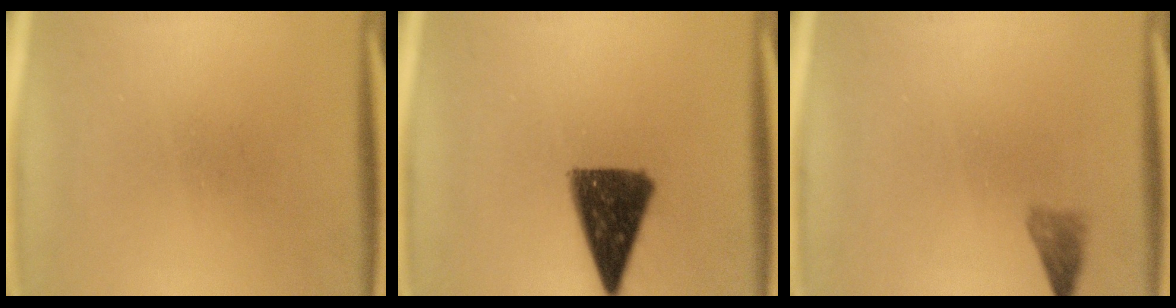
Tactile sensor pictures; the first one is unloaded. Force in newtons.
{"total": 11.5}
{"total": 1.7}